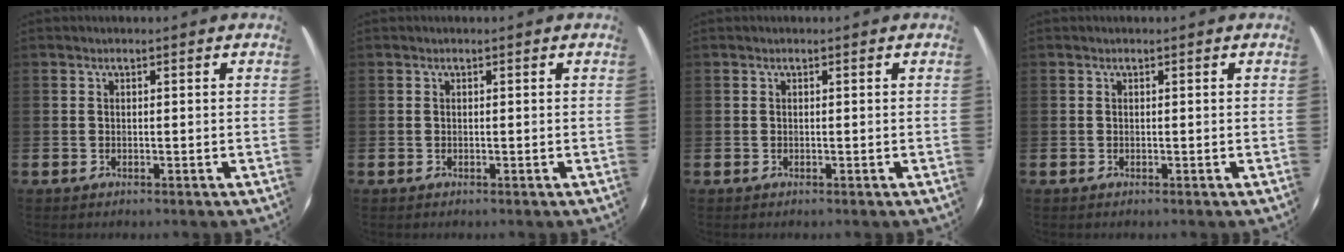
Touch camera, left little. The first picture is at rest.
{"total": 0.0}
{"total": 0.0}
{"total": 0.0}